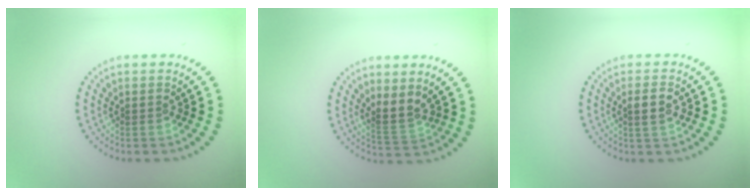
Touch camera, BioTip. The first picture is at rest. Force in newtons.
{"total": 2.0, "press": 1.5, "slide": 1.4}
{"total": 2.1, "press": 2.0, "slide": 0.7}